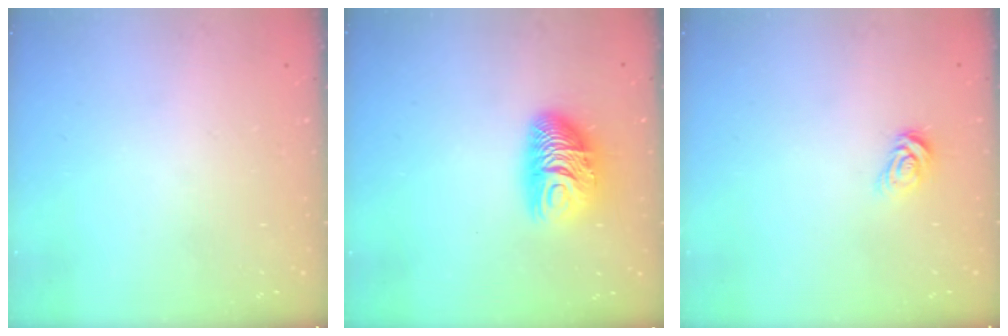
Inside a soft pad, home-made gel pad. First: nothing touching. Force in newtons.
{"total": 10.2, "press": 10.1, "slide": 0.6}
{"total": 6.2, "press": 6.2, "slide": 0.5}